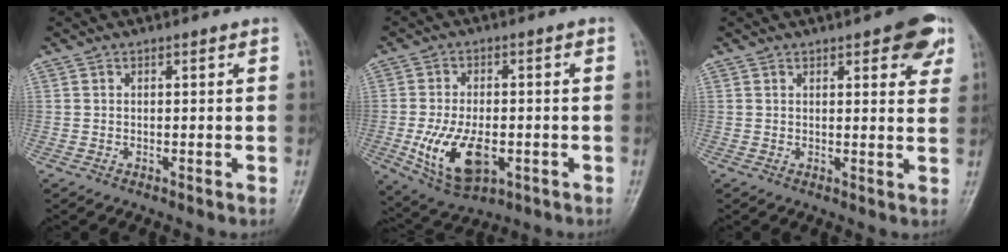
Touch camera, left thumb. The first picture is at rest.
{"total": 12.0, "force": [-3.2, 6.5, 9.5], "torque": [-0.170, 0.000, -0.042]}
{"total": 8.2, "force": [4.4, 3.0, 6.2], "torque": [-0.049, -0.014, 0.048]}